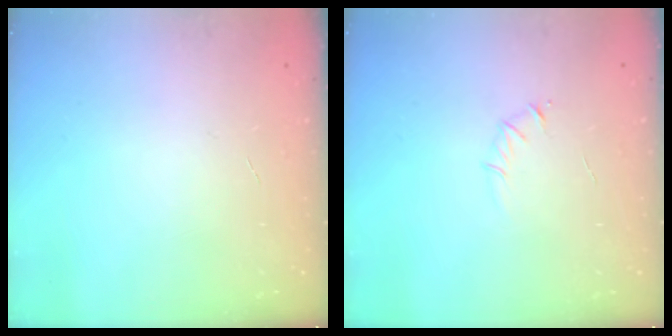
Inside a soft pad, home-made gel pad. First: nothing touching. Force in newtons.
{"total": 2.7, "press": 2.6, "slide": 0.8}